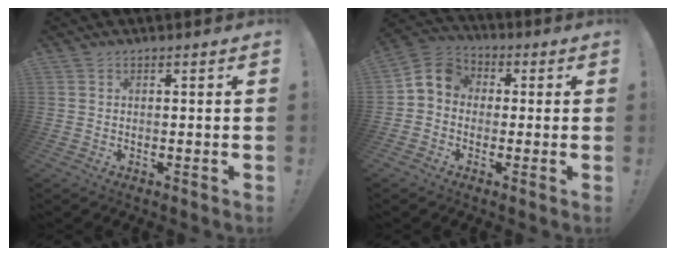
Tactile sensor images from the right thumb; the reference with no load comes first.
{"total": 7.2, "force": [-0.1, 6.3, 3.5], "torque": [-0.059, 0.017, 0.002]}